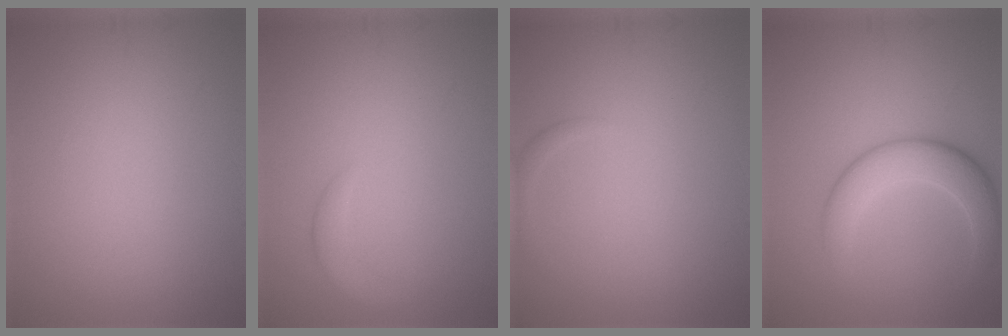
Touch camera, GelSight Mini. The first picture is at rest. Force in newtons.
{"total": 1.6, "press": 1.6, "slide": 0.1}
{"total": 0.7, "press": 0.7, "slide": 0.0}
{"total": 4.8, "press": 4.8, "slide": 0.3}